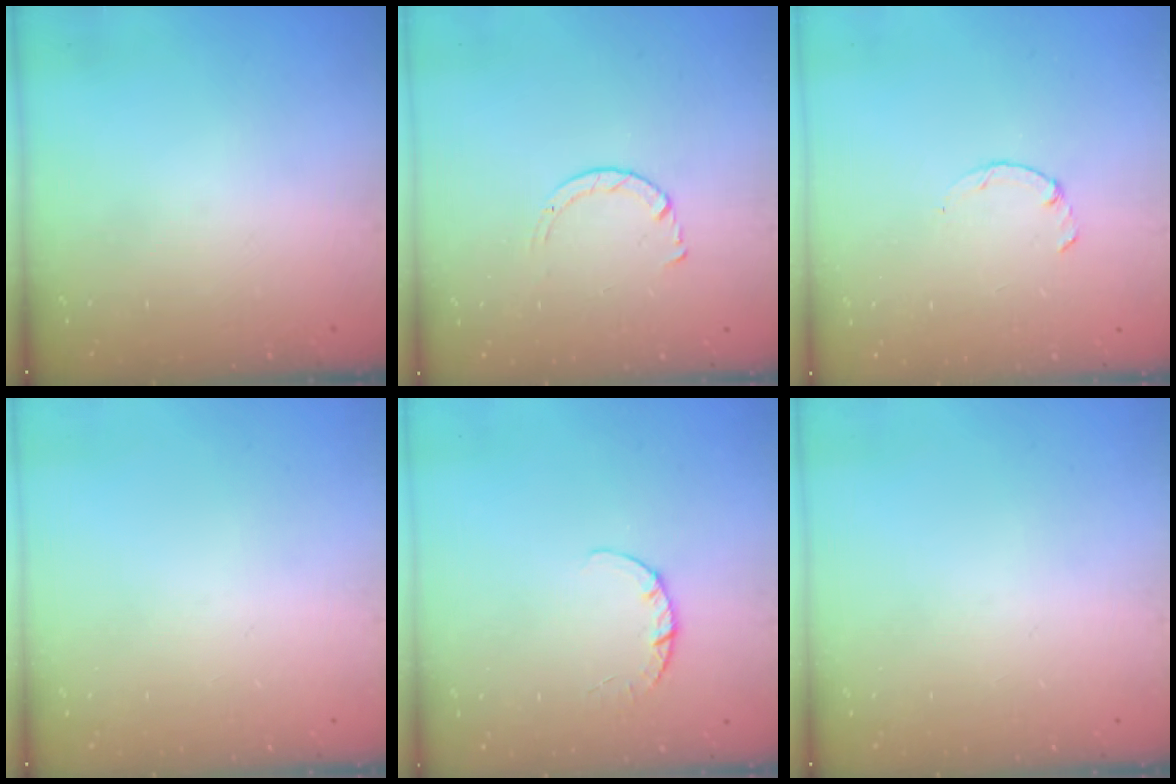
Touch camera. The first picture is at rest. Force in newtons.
{"total": 1.7, "press": 1.7, "slide": 0.2}
{"total": 1.5, "press": 1.4, "slide": 0.3}
{"total": 0.0}
{"total": 2.7, "press": 2.7, "slide": 0.4}
{"total": 0.0}